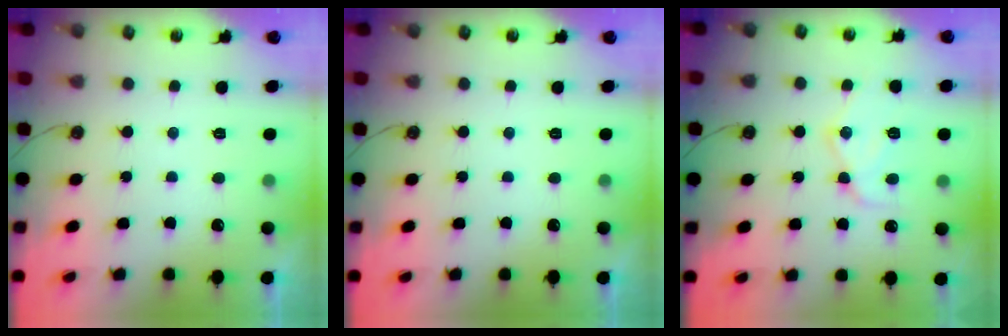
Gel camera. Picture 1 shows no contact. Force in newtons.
{"total": 0.0}
{"total": 12.1, "press": 12.1, "slide": 1.2}